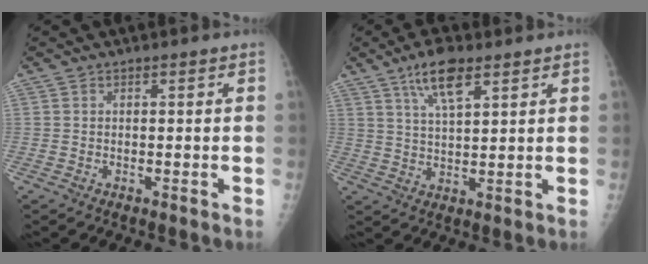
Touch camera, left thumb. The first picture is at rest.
{"total": 7.9, "force": [4.6, 2.5, 5.9], "torque": [-0.103, -0.017, 0.086]}